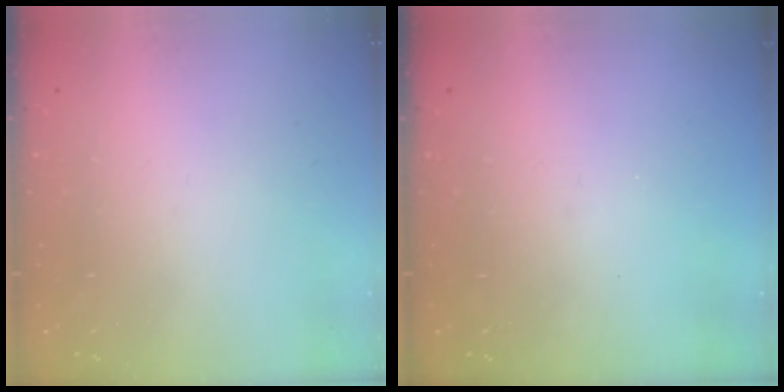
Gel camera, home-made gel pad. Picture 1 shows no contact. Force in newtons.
{"total": 0.0}